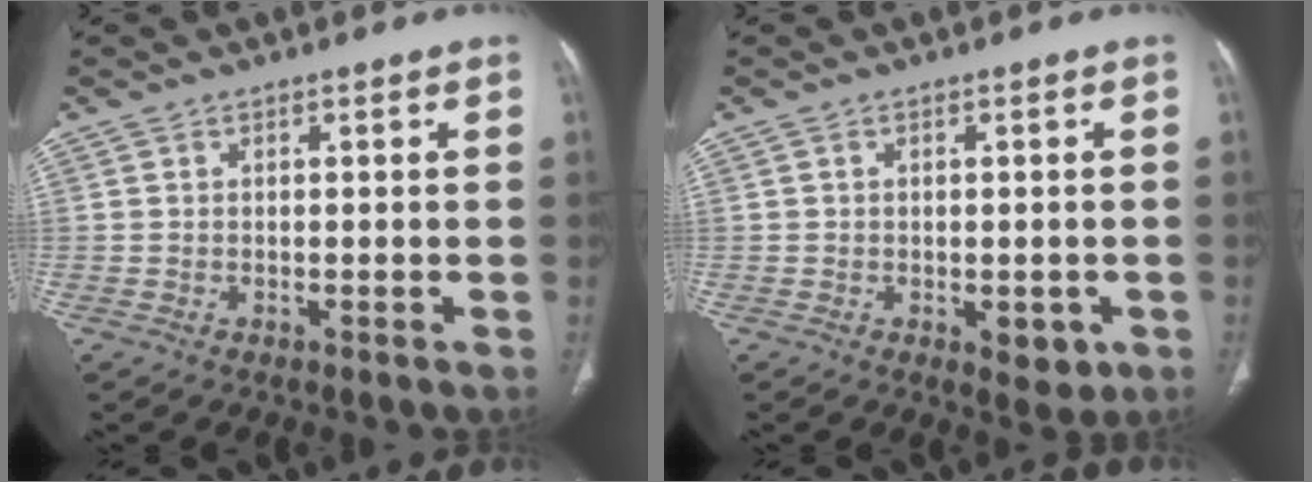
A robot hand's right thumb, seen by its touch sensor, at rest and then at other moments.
{"total": 4.4, "force": [-1.4, 2.5, 3.3], "torque": [-0.023, -0.002, -0.012]}